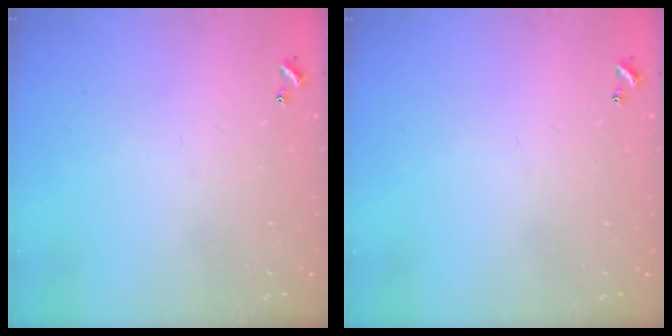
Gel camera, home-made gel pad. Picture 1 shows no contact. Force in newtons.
{"total": 0.0}